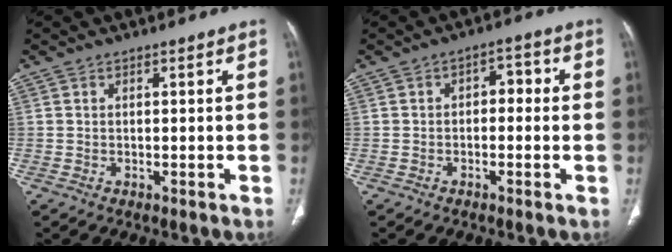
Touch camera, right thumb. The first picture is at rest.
{"total": 3.8, "force": [-0.2, 2.5, 2.8], "torque": [-0.021, 0.020, -0.014]}